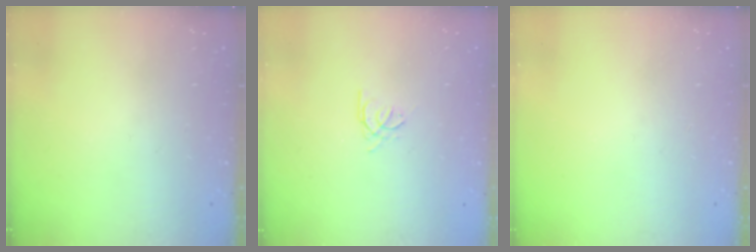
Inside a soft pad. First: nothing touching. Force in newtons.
{"total": 1.2, "press": 1.1, "slide": 0.4}
{"total": 0.0}